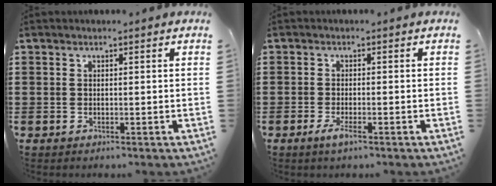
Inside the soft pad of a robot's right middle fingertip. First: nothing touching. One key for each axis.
{"total": 2.1, "fx": -1.1, "fy": 0.4, "fz": 1.8, "tx": -0.039, "ty": -0.005, "tz": -0.021}